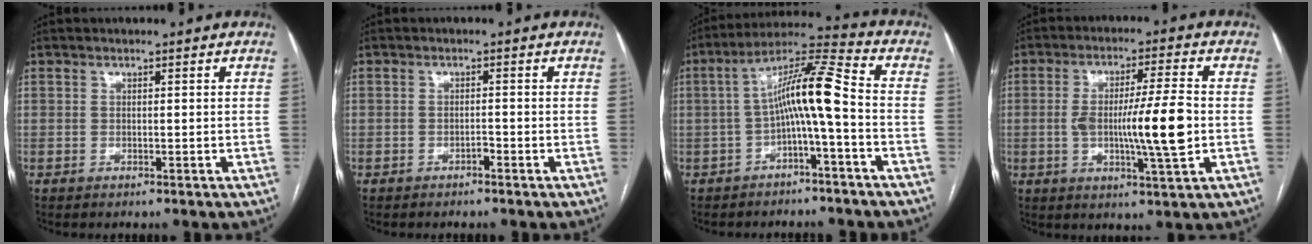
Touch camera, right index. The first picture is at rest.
{"total": 0.9, "force": [-0.7, 0.3, 0.5], "torque": [-0.008, 0.002, -0.012]}
{"total": 9.9, "force": [-1.6, 0.2, 9.8], "torque": [-0.168, 0.036, -0.032]}
{"total": 11.2, "force": [-1.1, 0.6, 11.2], "torque": [-0.193, -0.001, -0.020]}